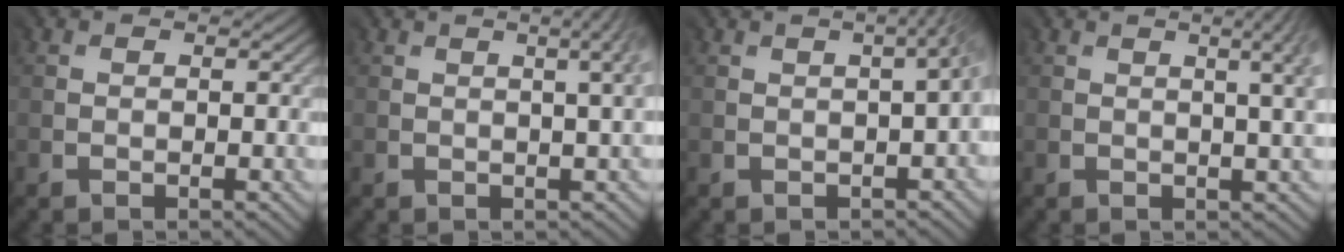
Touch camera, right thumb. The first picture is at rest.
{"total": 4.1, "force": [1.6, 1.3, 3.6], "torque": [-0.015, 0.027, -0.001]}
{"total": 3.1, "force": [0.0, 0.8, 3.0], "torque": [-0.011, 0.021, -0.008]}
{"total": 5.8, "force": [1.8, 1.9, 5.1], "torque": [-0.028, 0.028, 0.002]}